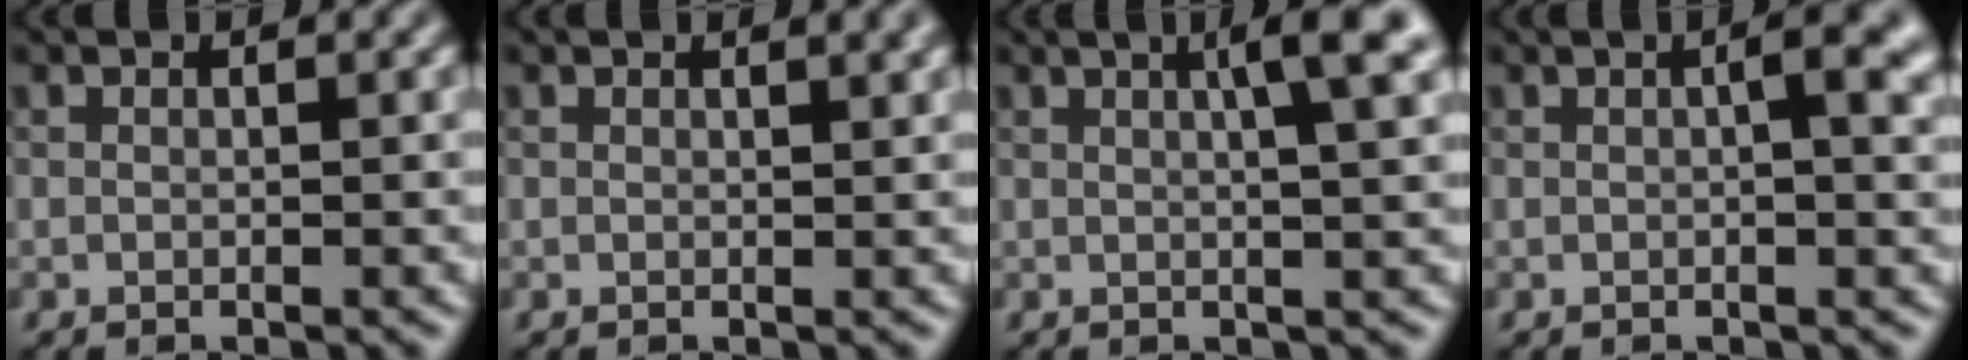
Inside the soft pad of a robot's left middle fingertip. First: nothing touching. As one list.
[{"total": 1.7, "force": [1.1, 0.6, 1.2], "torque": [-0.008, 0.003, 0.012]}, {"total": 4.9, "force": [1.7, 0.9, 4.5], "torque": [-0.055, 0.013, 0.022]}, {"total": 3.8, "force": [0.6, 1.1, 3.6], "torque": [-0.044, 0.013, 0.004]}]